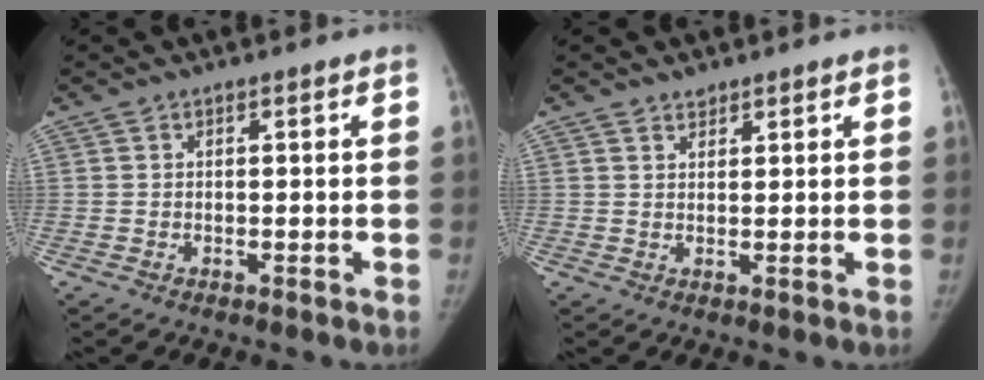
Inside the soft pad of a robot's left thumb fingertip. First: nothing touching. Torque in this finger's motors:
{"motor_torque": [-0.17, -0.01, 0.03, 0.27, -0.01]}